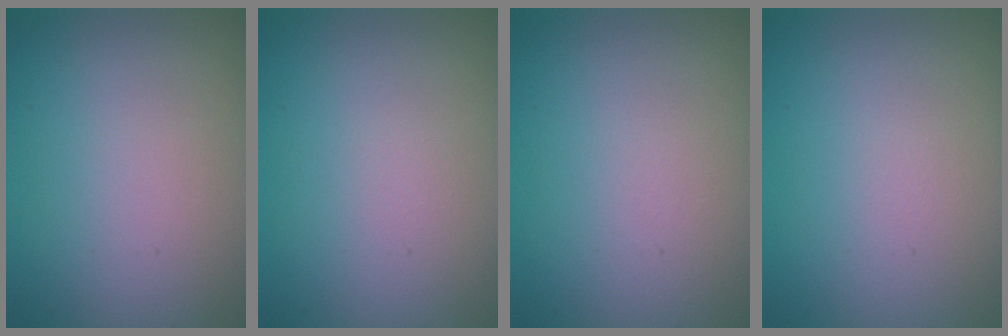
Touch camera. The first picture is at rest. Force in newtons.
{"total": 0.0}
{"total": 0.0}
{"total": 0.0}